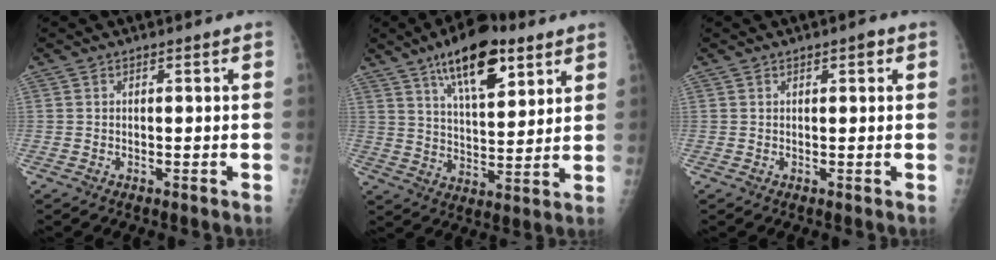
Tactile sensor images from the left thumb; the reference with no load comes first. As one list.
[{"total": 15.4, "force": [8.9, 6.2, 11.0], "torque": [-0.146, -0.038, 0.145]}, {"total": 1.4, "force": [0.7, 0.5, 1.1], "torque": [-0.012, 0.000, 0.008]}]